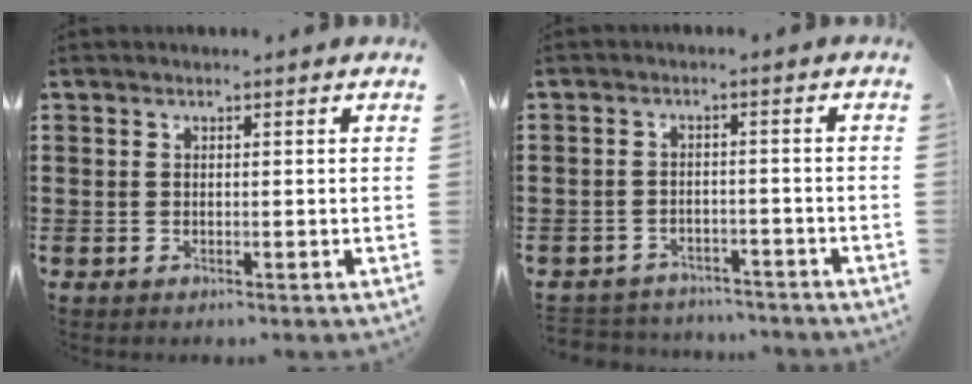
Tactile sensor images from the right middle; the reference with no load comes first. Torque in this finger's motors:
{"motor_torque": [0.14, -0.04, -0.57, -0.06]}